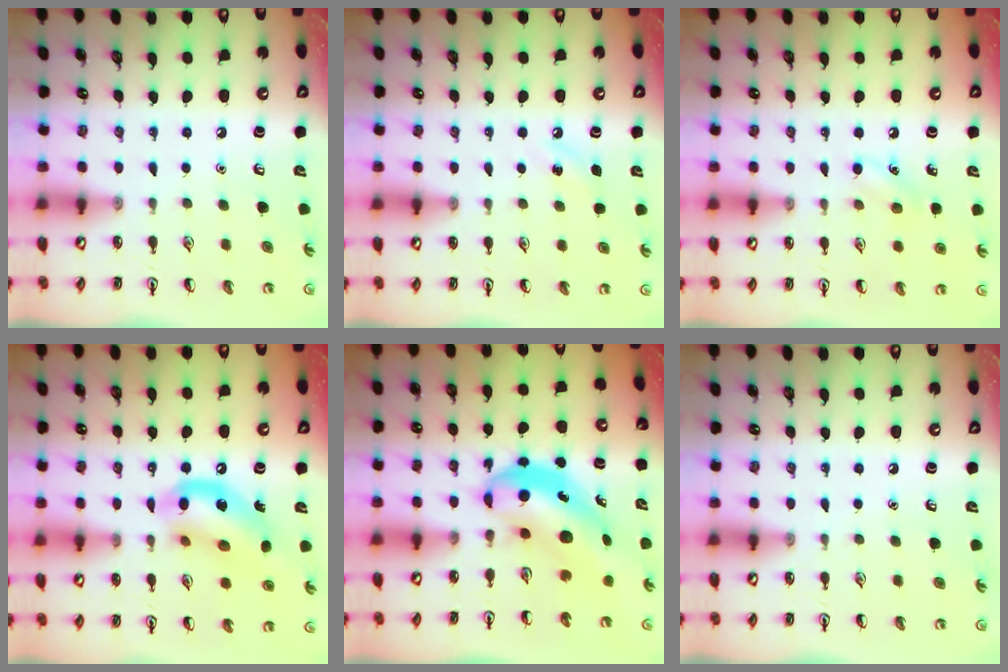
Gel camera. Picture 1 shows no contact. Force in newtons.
{"total": 3.3, "press": 3.1, "slide": 1.2}
{"total": 5.7, "press": 5.4, "slide": 1.8}
{"total": 13.5, "press": 13.2, "slide": 3.0}
{"total": 6.4, "press": 6.2, "slide": 1.6}
{"total": 0.0}